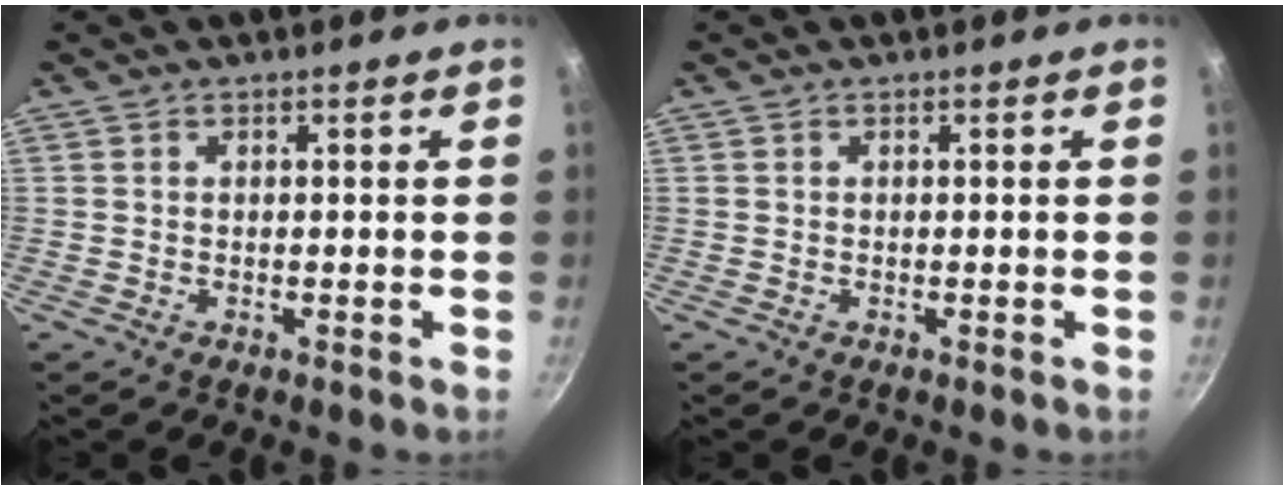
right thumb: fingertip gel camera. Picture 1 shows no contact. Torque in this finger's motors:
{"motor_torque": [-0.12, -0.12, 0.07, -0.03, 0.00]}